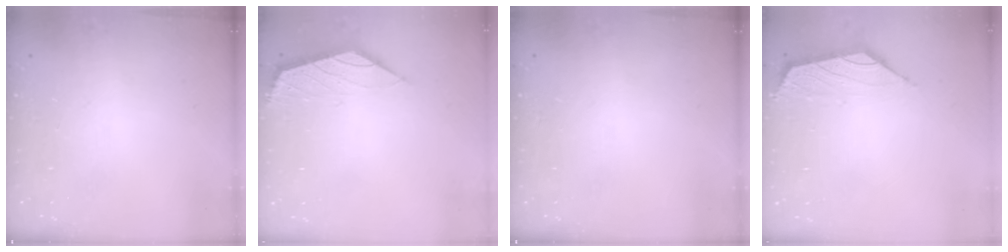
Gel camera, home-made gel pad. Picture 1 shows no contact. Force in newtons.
{"total": 1.6, "press": 1.6, "slide": 0.2}
{"total": 0.0}
{"total": 1.6, "press": 1.5, "slide": 0.7}